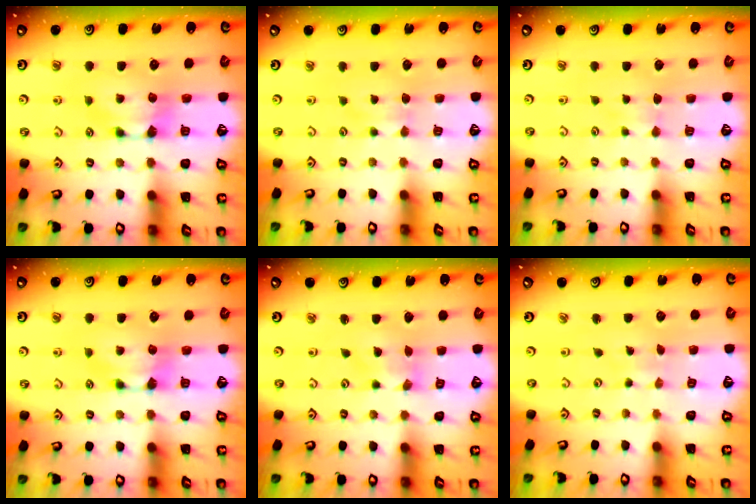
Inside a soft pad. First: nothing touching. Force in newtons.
{"total": 2.1, "press": 2.0, "slide": 0.4}
{"total": 2.6, "press": 2.6, "slide": 0.4}
{"total": 0.0}
{"total": 2.9, "press": 2.7, "slide": 0.9}
{"total": 6.1, "press": 6.1, "slide": 0.3}